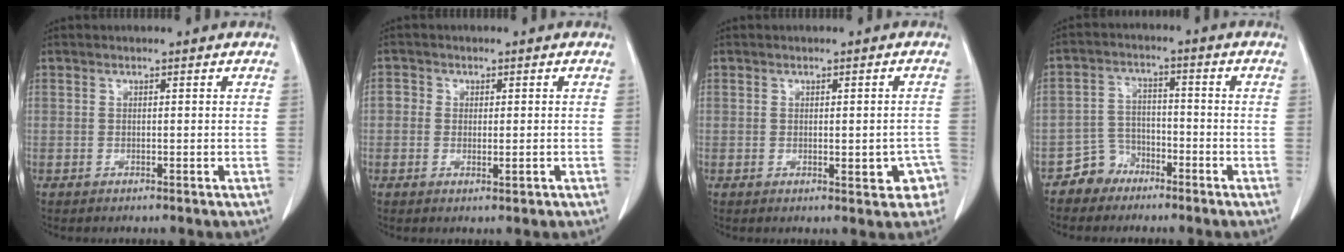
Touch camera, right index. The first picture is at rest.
{"total": 2.9, "force": [-0.5, 2.1, 2.0], "torque": [-0.027, 0.002, -0.007]}
{"total": 4.5, "force": [-1.5, 1.8, 3.8], "torque": [-0.036, 0.007, -0.012]}
{"total": 4.9, "force": [-3.5, 3.4, 0.1], "torque": [0.006, 0.013, -0.066]}